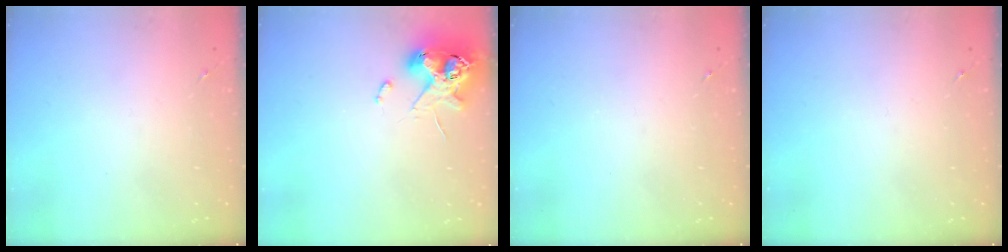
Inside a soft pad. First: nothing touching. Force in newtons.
{"total": 11.7, "press": 11.5, "slide": 1.7}
{"total": 0.0}
{"total": 0.0}